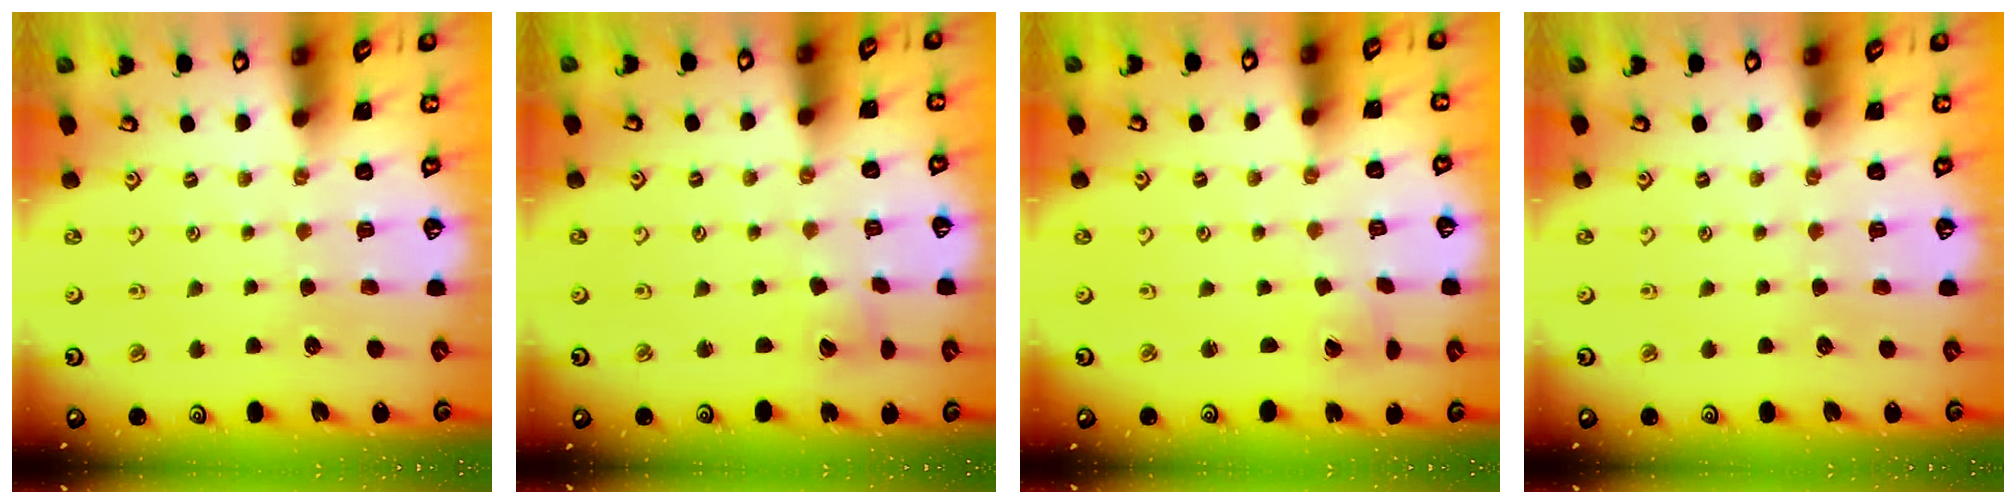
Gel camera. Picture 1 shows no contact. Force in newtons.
{"total": 2.7, "press": 2.7, "slide": 0.3}
{"total": 1.5, "press": 1.5, "slide": 0.0}
{"total": 0.0}